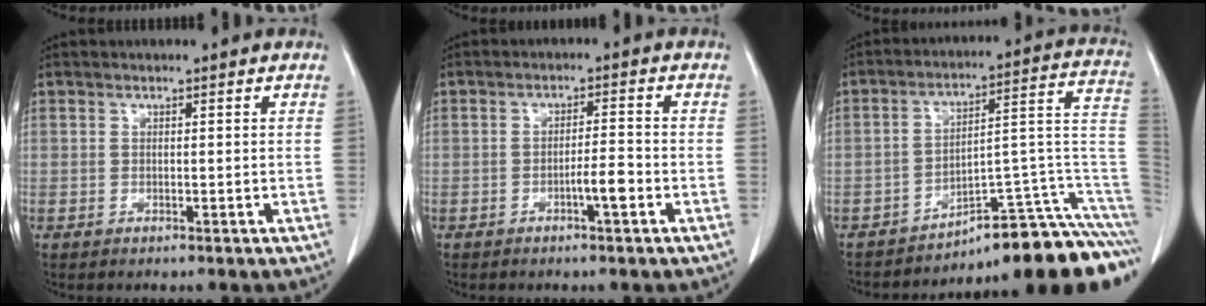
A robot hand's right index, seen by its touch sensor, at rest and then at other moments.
{"total": 3.4, "force": [-1.6, 0.2, 3.0], "torque": [-0.046, 0.001, -0.027]}
{"total": 14.3, "force": [-10.9, 2.7, 8.9], "torque": [-0.046, 0.085, -0.140]}